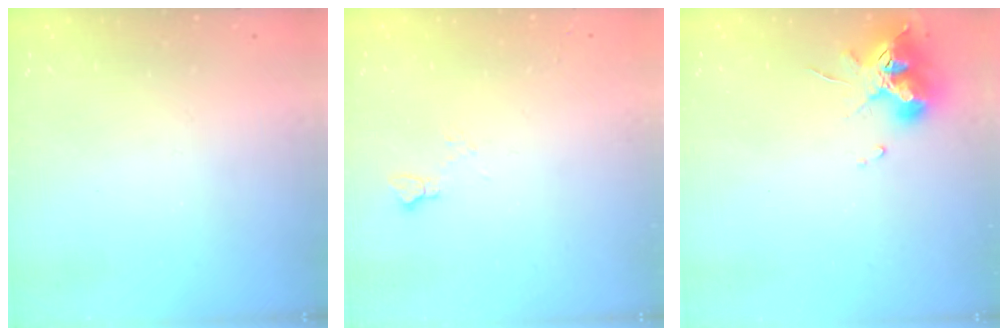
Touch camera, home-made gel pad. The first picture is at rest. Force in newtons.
{"total": 3.2, "press": 3.2, "slide": 0.5}
{"total": 11.2, "press": 11.1, "slide": 0.6}